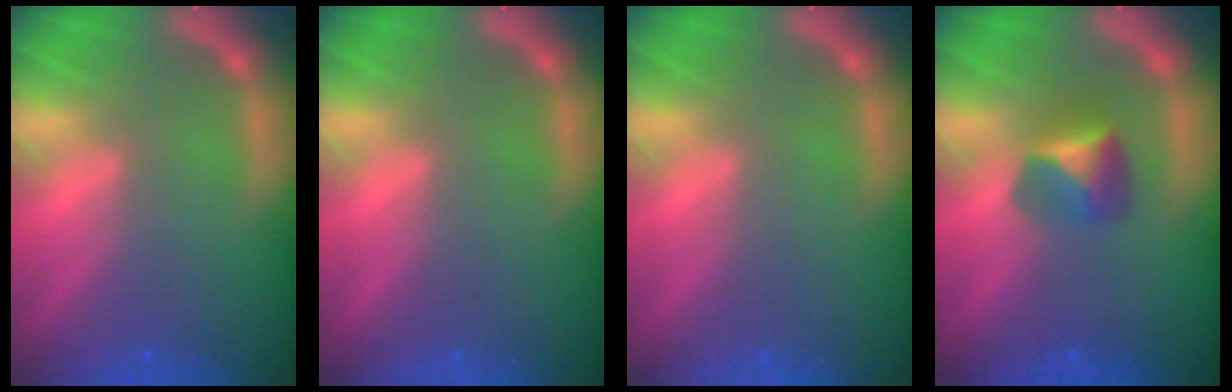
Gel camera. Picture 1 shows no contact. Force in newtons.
{"total": 0.0}
{"total": 0.0}
{"total": 2.9}